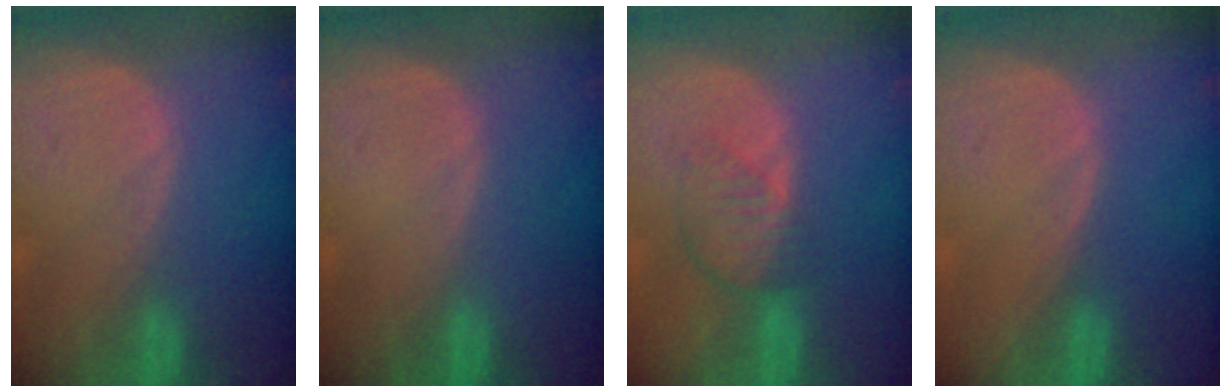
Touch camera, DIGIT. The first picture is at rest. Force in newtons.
{"total": 0.0}
{"total": 4.2, "press": 3.7, "slide": 1.9}
{"total": 0.0}